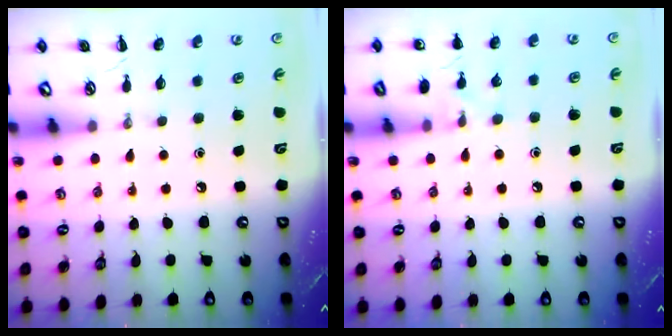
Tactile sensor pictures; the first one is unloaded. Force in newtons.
{"total": 7.4, "press": 7.2, "slide": 1.6}